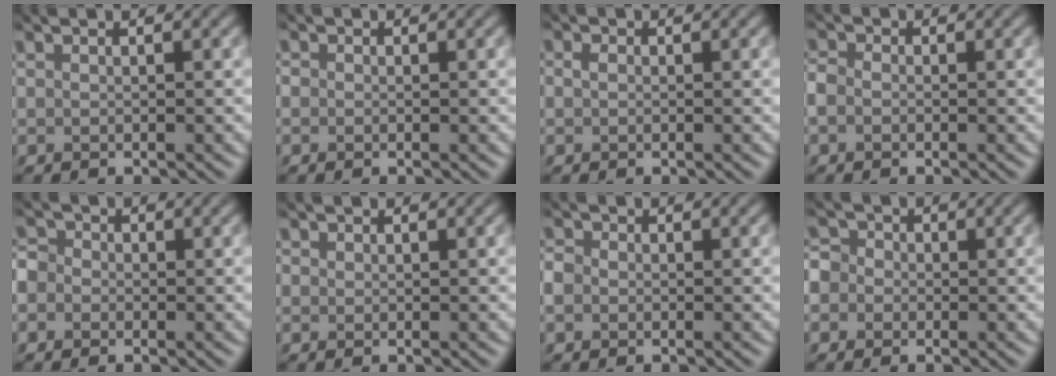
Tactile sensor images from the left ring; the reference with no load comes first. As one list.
[{"total": 2.5, "force": [-1.4, -0.9, -1.8], "torque": [0.012, -0.013, -0.005]}, {"total": 2.4, "force": [-1.5, -0.9, -1.7], "torque": [0.003, -0.012, -0.009]}, {"total": 2.7, "force": [-2.3, -0.3, -1.4], "torque": [0.001, -0.016, -0.029]}, {"total": 3.3, "force": [-2.5, 0.2, -2.1], "torque": [0.021, -0.015, -0.031]}, {"total": 2.5, "force": [-0.9, -1.2, -2.0], "torque": [0.010, -0.015, 0.001]}, {"total": 2.5, "force": [-2.0, -0.1, -1.6], "torque": [0.004, -0.015, -0.023]}, {"total": 3.5, "force": [-2.7, 1.1, -1.9], "torque": [0.025, -0.012, -0.043]}]